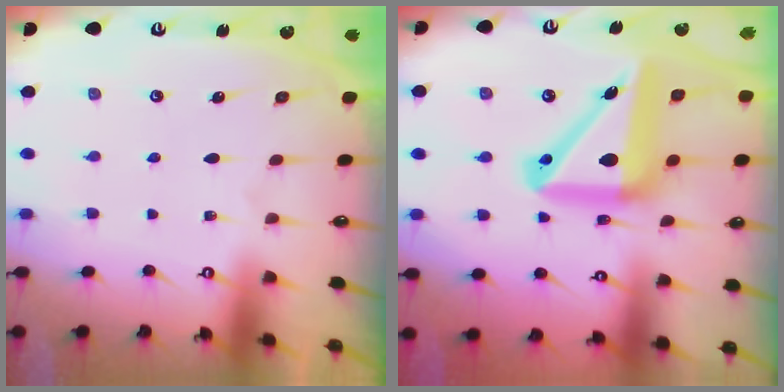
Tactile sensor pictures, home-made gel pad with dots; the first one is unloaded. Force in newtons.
{"total": 17.6, "press": 17.4, "slide": 2.7}